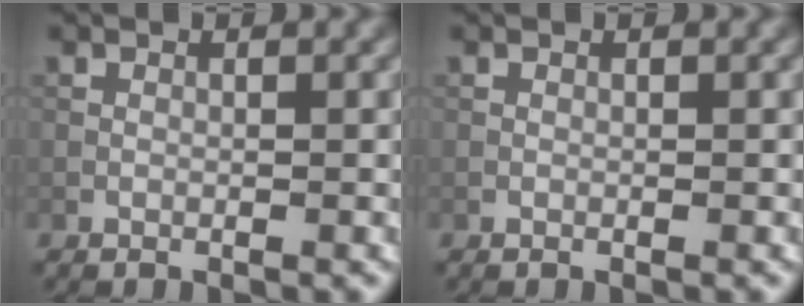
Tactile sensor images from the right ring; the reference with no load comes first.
{"total": 0.0}